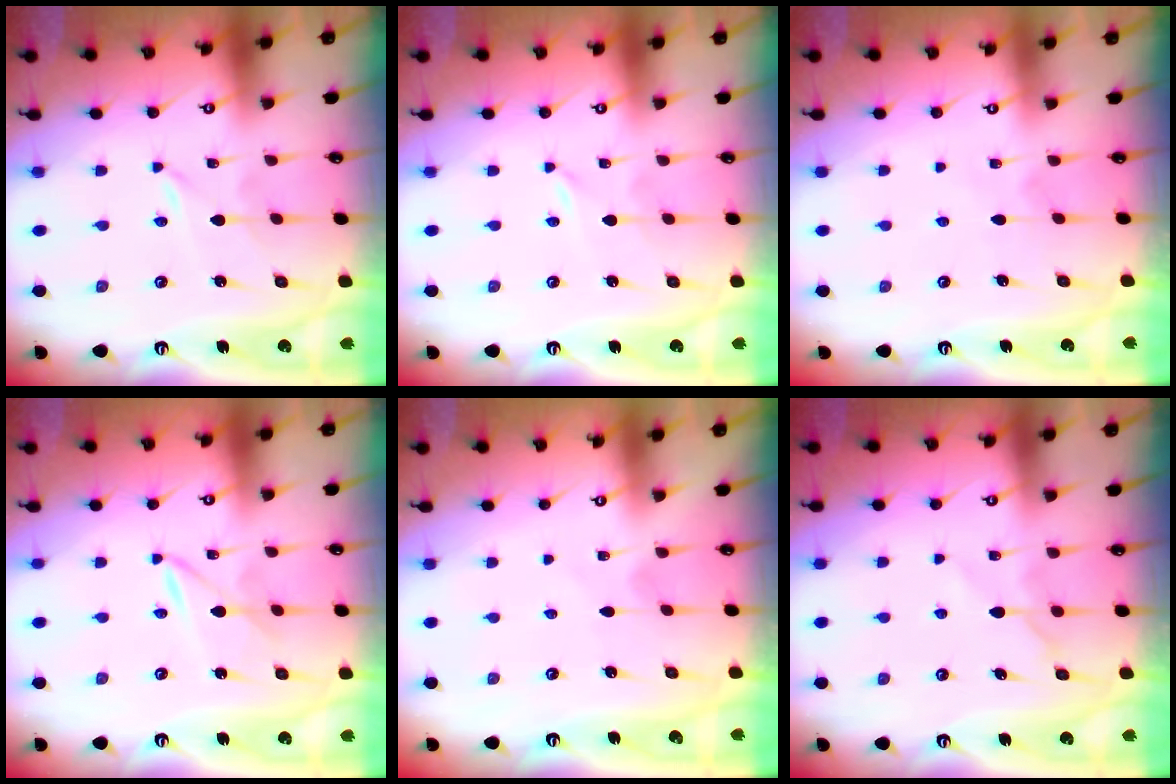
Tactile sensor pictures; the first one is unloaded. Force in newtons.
{"total": 0.0}
{"total": 3.9, "press": 3.9, "slide": 0.4}
{"total": 2.1, "press": 2.1, "slide": 0.3}
{"total": 2.2, "press": 2.2, "slide": 0.3}
{"total": 6.4, "press": 6.3, "slide": 0.8}